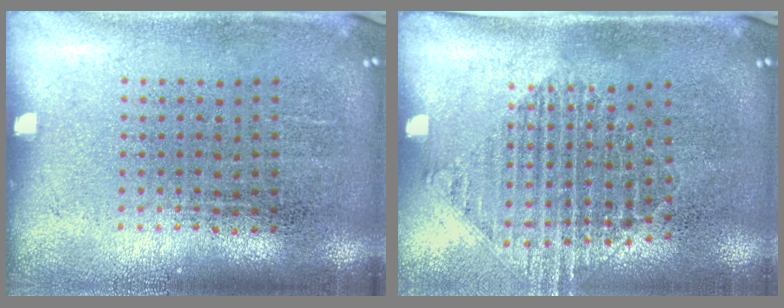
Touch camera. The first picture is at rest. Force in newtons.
{"total": 1.4, "press": 1.2, "slide": 0.7}